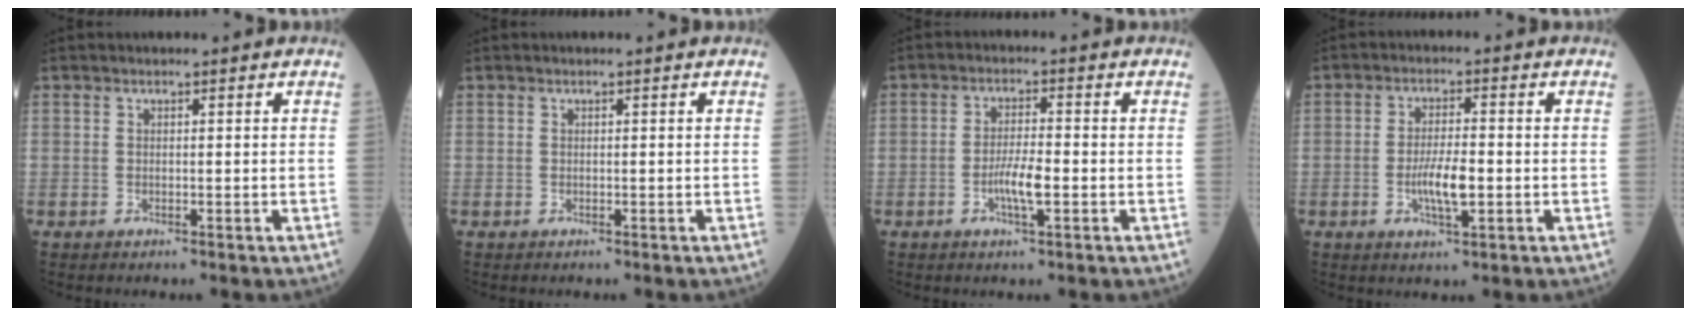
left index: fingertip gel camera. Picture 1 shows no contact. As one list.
[{"total": 0.0}, {"total": 4.3, "force": [-1.8, 0.6, 3.8], "torque": [-0.076, -0.006, -0.036]}, {"total": 5.2, "force": [-1.7, 1.2, 4.8], "torque": [-0.096, -0.008, -0.030]}]